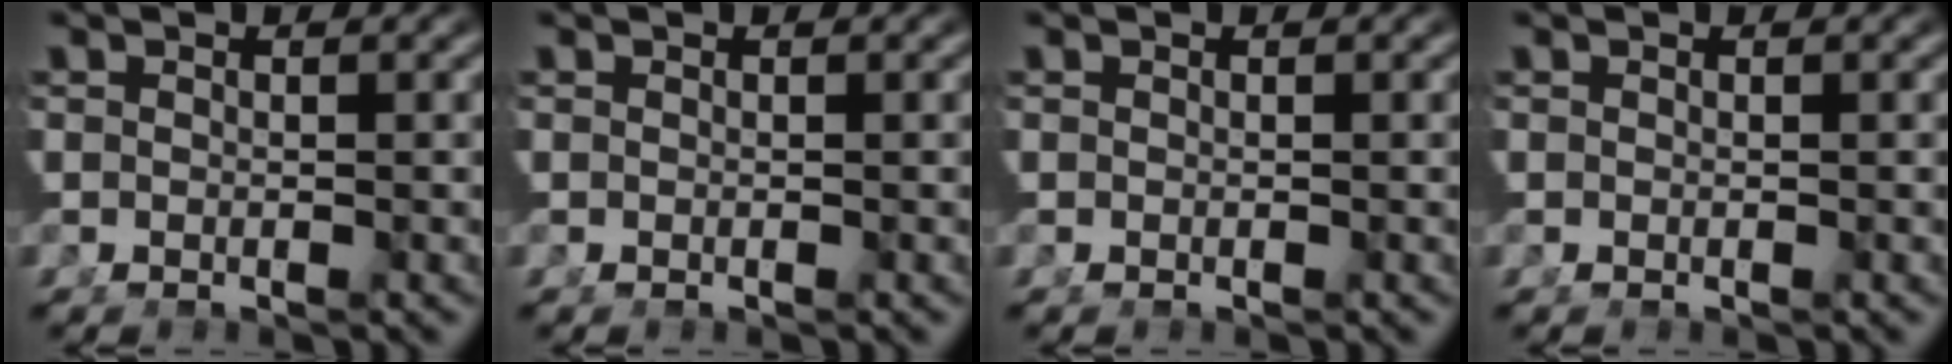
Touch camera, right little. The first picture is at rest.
{"total": 0.0}
{"total": 0.0}
{"total": 0.0}